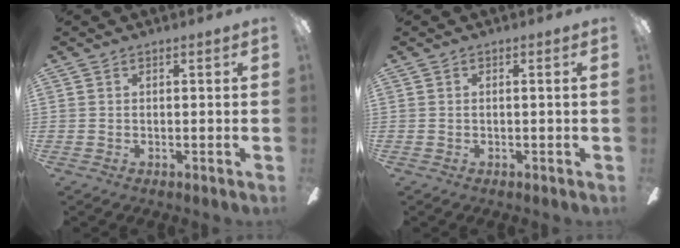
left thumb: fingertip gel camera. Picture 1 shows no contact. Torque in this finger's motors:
{"motor_torque": [-0.04, 0.15, -0.15, -0.15, 0.06]}